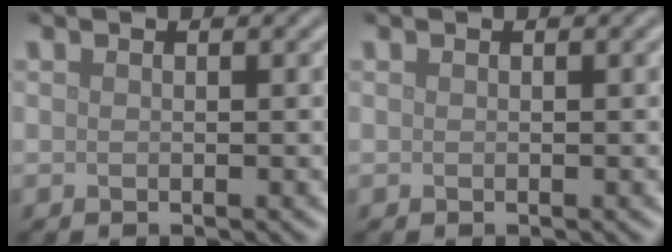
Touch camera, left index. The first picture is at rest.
{"total": 0.0}